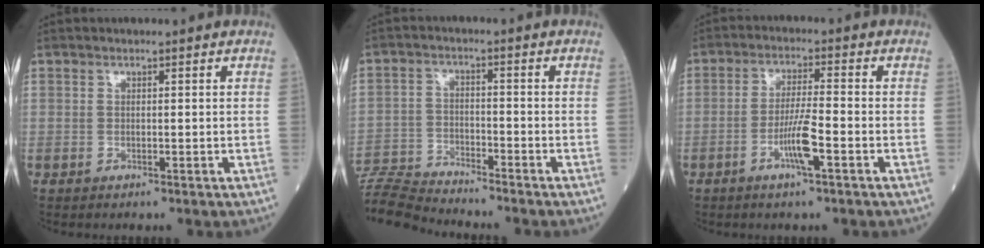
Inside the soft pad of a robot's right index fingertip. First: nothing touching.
{"total": 8.5, "force": [-8.5, -0.9, 0.1], "torque": [-0.002, -0.006, -0.164]}
{"total": 5.9, "force": [-2.4, 0.1, 5.4], "torque": [-0.104, -0.004, -0.047]}